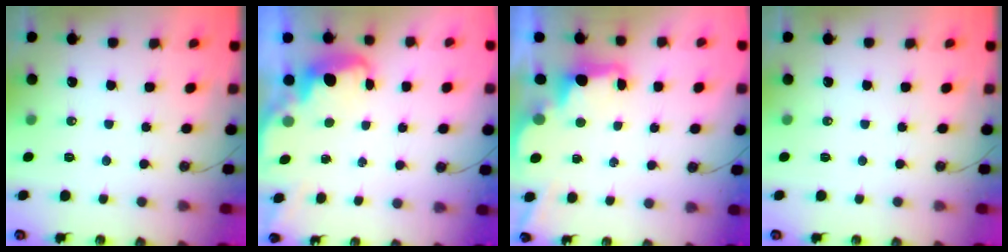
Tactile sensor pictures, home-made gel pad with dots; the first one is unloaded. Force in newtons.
{"total": 2.7, "press": 2.6, "slide": 0.5}
{"total": 2.5, "press": 2.4, "slide": 0.8}
{"total": 0.0}